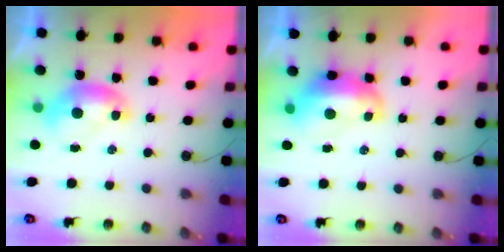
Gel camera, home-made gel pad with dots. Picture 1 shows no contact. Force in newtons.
{"total": 4.1, "press": 3.9, "slide": 1.1}